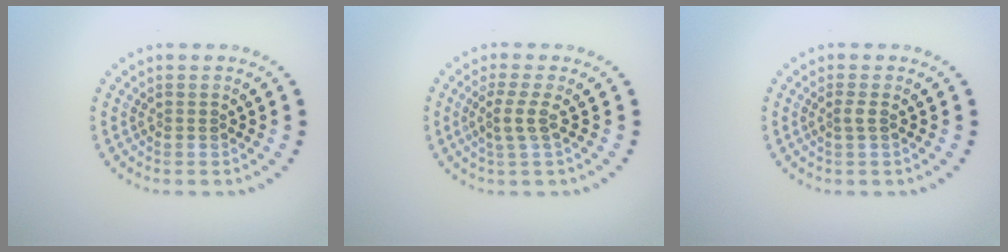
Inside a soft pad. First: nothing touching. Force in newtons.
{"total": 2.1, "press": 1.5, "slide": 1.4}
{"total": 0.9, "press": 0.6, "slide": 0.7}